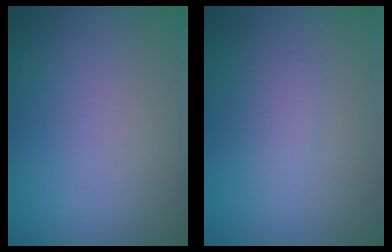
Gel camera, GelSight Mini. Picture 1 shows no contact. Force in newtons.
{"total": 1.3, "press": 1.3, "slide": 0.0}